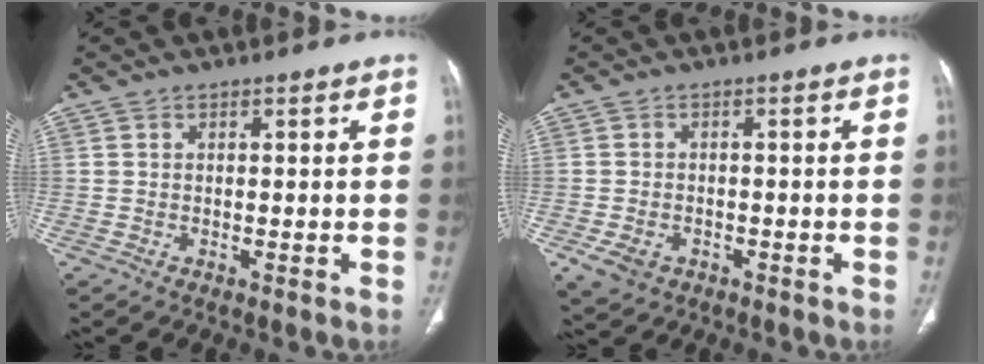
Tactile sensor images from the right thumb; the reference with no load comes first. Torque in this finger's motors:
{"motor_torque": [0.79, 0.59, 0.00, -0.34, 0.02]}